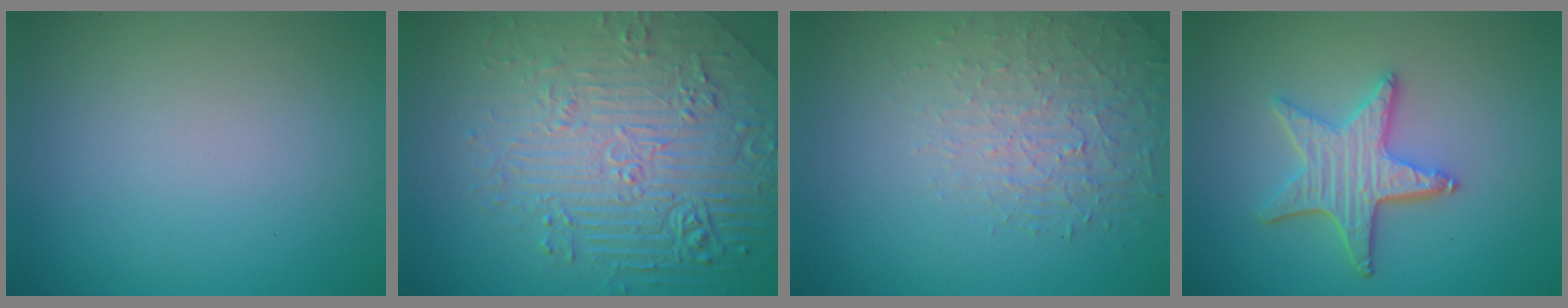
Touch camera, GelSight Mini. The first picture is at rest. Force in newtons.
{"total": 8.2, "press": 6.2, "slide": 5.3}
{"total": 1.9, "press": 1.4, "slide": 1.3}
{"total": 4.4, "press": 3.7, "slide": 2.4}